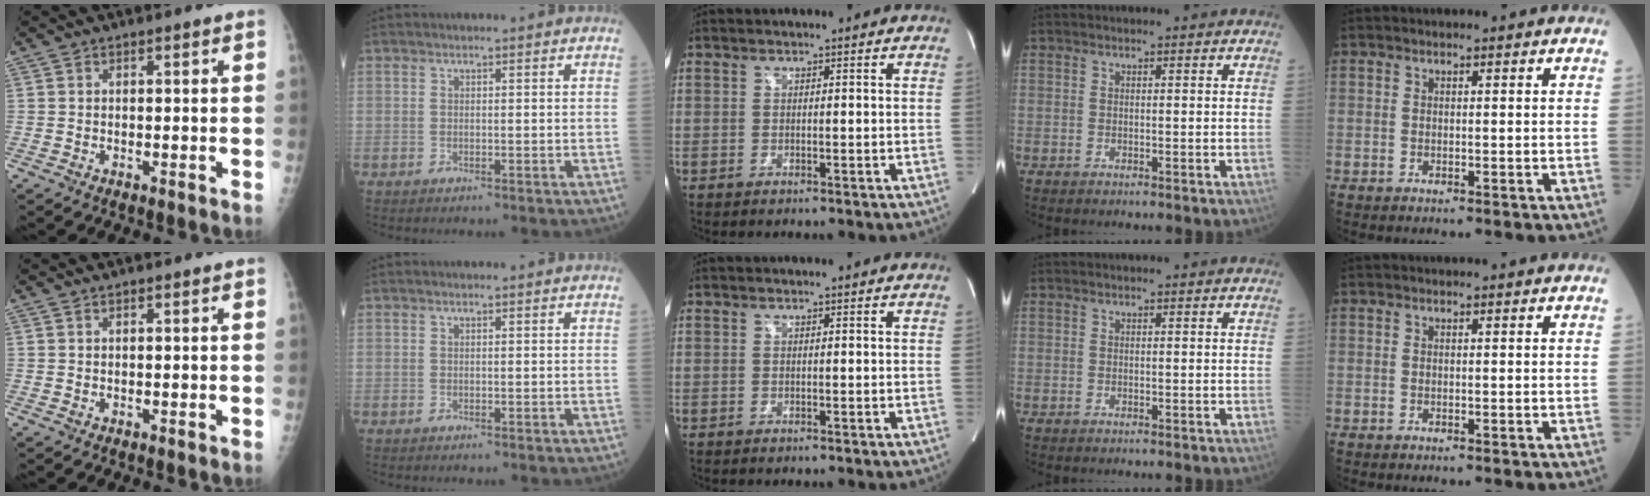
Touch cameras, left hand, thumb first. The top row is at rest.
{}